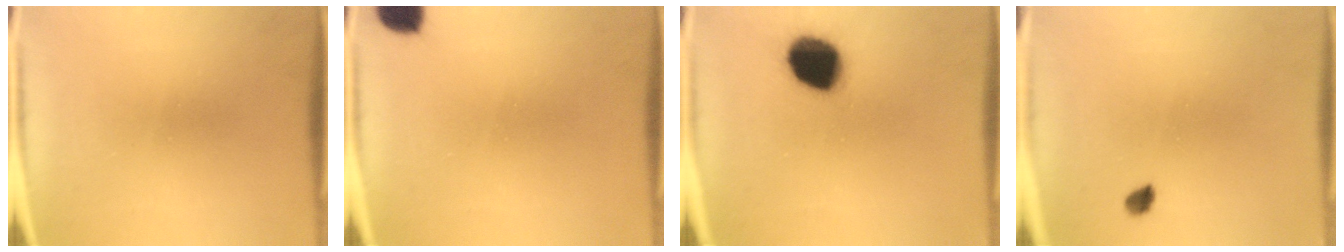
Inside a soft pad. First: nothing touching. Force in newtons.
{"total": 5.1}
{"total": 15.1}
{"total": 1.6}